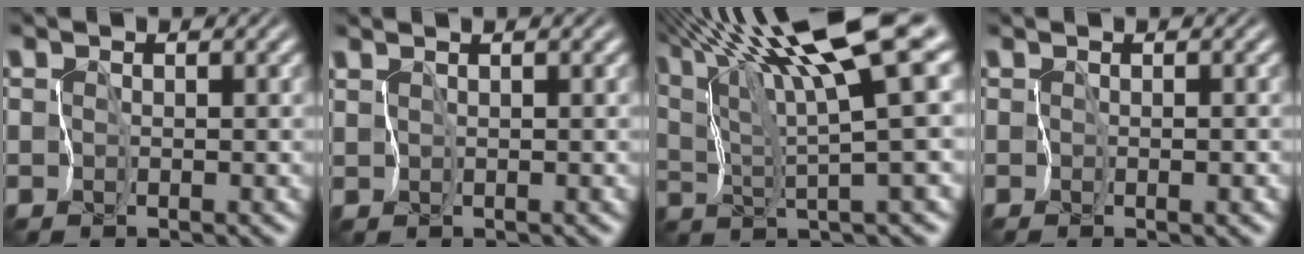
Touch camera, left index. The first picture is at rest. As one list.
[{"total": 1.6, "force": [1.4, 0.0, 0.9], "torque": [-0.021, 0.005, 0.025]}, {"total": 13.1, "force": [7.4, 1.8, 10.7], "torque": [-0.168, 0.018, 0.124]}, {"total": 0.6, "force": [-0.2, 0.2, 0.5], "torque": [0.005, 0.002, 0.003]}]